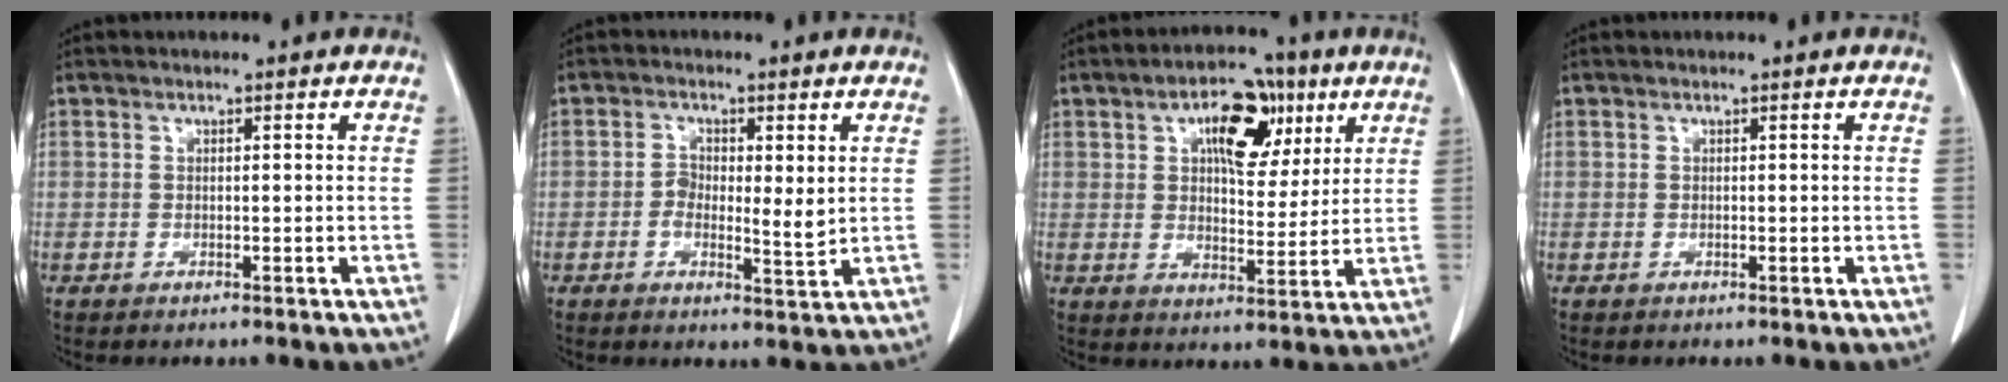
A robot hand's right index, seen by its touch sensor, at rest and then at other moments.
{"total": 4.6, "force": [0.3, 1.9, 4.2], "torque": [-0.068, -0.004, 0.002]}
{"total": 10.6, "force": [4.7, 5.2, 7.9], "torque": [-0.121, 0.022, 0.075]}
{"total": 0.0}